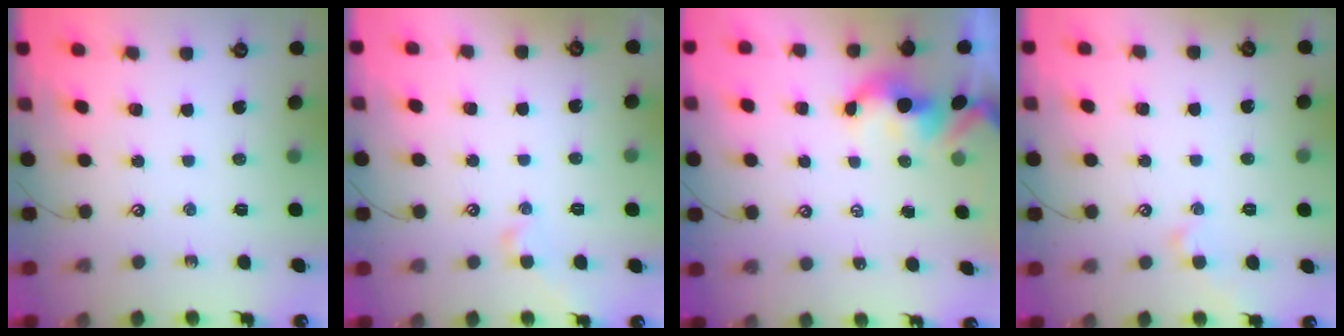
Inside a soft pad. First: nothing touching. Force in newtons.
{"total": 1.2, "press": 1.2, "slide": 0.1}
{"total": 2.1, "press": 2.1, "slide": 0.2}
{"total": 1.4, "press": 1.4, "slide": 0.1}